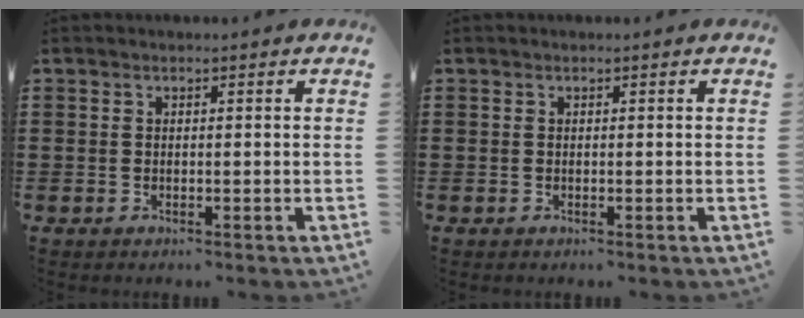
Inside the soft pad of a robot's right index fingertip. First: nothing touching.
{"total": 0.0}